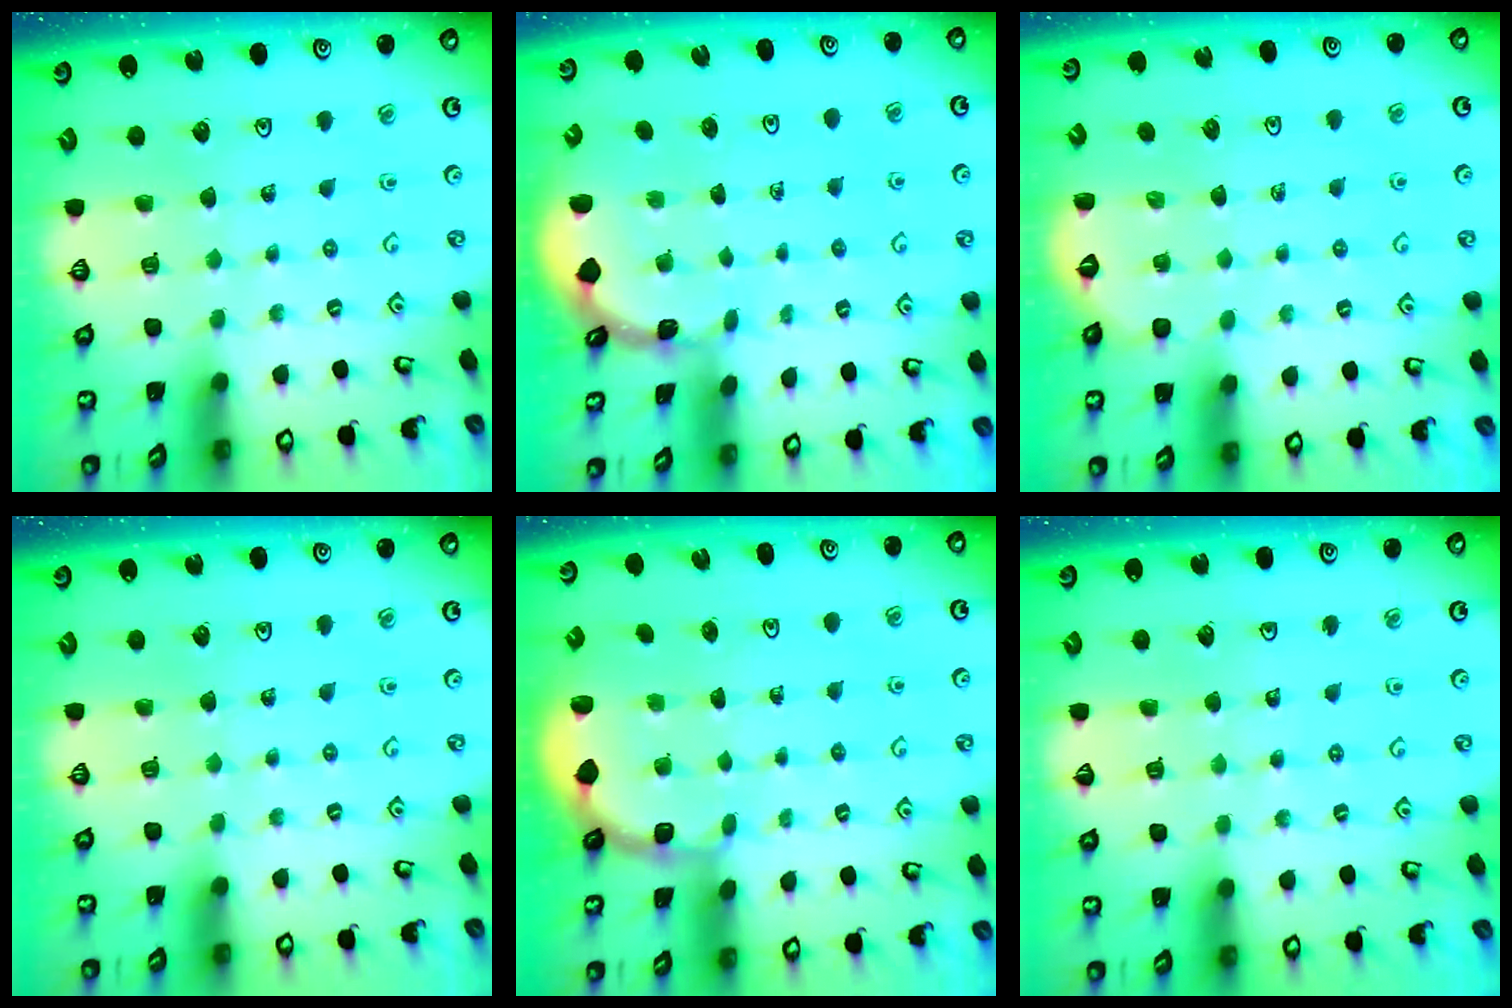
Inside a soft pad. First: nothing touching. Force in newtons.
{"total": 0.7, "press": 0.6, "slide": 0.2}
{"total": 2.8, "press": 2.2, "slide": 1.8}
{"total": 0.0}
{"total": 1.9, "press": 1.8, "slide": 0.7}
{"total": 2.4, "press": 2.4, "slide": 0.3}